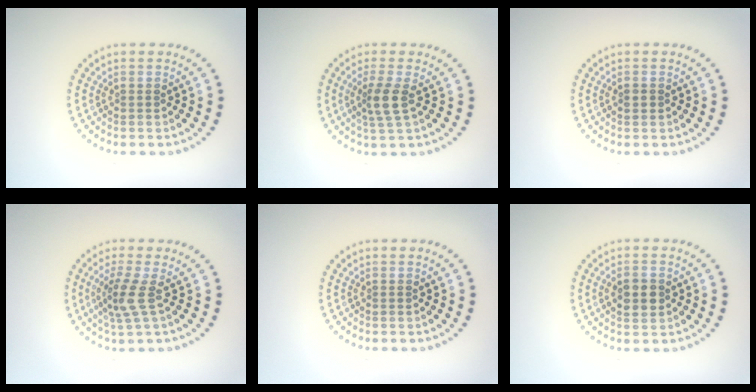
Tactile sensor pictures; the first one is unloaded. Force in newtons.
{"total": 2.6, "press": 2.0, "slide": 1.7}
{"total": 1.0, "press": 1.0, "slide": 0.2}
{"total": 2.7, "press": 2.1, "slide": 1.7}
{"total": 0.0}
{"total": 2.9, "press": 2.9, "slide": 0.1}